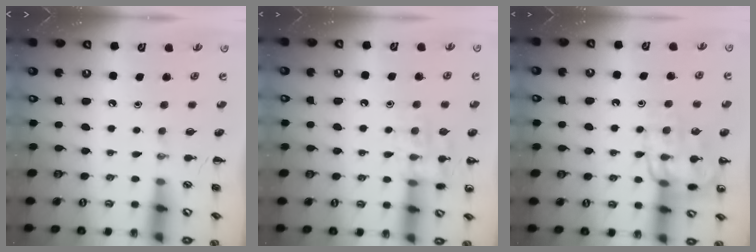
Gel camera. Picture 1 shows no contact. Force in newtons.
{"total": 10.7, "press": 10.7, "slide": 0.3}
{"total": 15.8, "press": 15.7, "slide": 0.6}